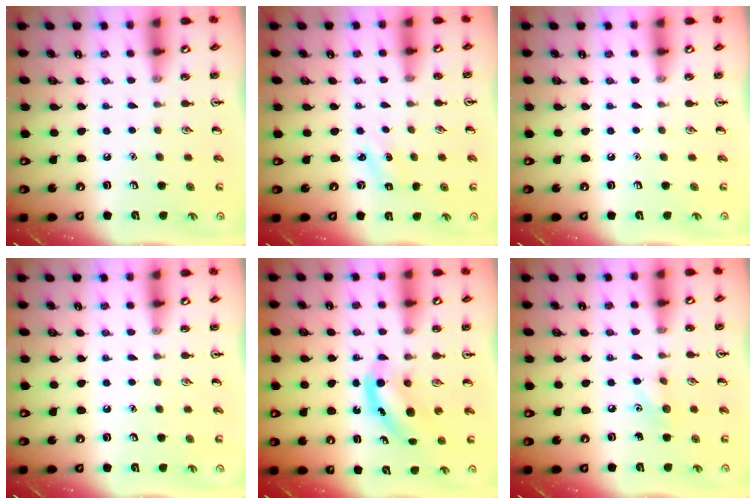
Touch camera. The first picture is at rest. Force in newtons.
{"total": 1.4, "press": 1.3, "slide": 0.6}
{"total": 0.0}
{"total": 0.0}
{"total": 4.9, "press": 4.8, "slide": 0.9}
{"total": 6.1, "press": 5.8, "slide": 1.6}